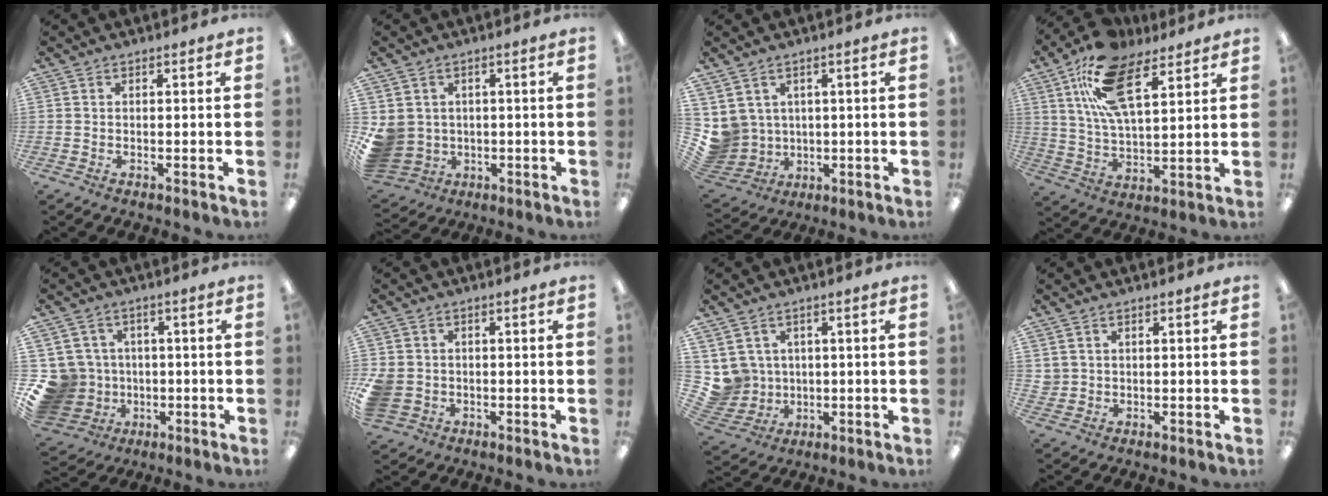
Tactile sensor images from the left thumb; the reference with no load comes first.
{"total": 6.4, "force": [0.4, 6.1, 1.7], "torque": [-0.065, -0.002, 0.011]}
{"total": 6.5, "force": [2.2, 6.1, 0.9], "torque": [-0.064, -0.020, 0.050]}
{"total": 17.7, "force": [10.0, 8.0, 12.3], "torque": [-0.234, -0.021, 0.175]}
{"total": 12.3, "force": [-1.9, 11.4, 4.2], "torque": [-0.122, 0.017, -0.025]}
{"total": 5.2, "force": [-0.6, 4.8, 2.0], "torque": [-0.050, 0.004, -0.012]}
{"total": 7.3, "force": [2.1, 6.9, 0.8], "torque": [-0.058, -0.013, 0.048]}
{"total": 2.1, "force": [1.1, 1.8, 0.3], "torque": [-0.011, 0.003, 0.019]}